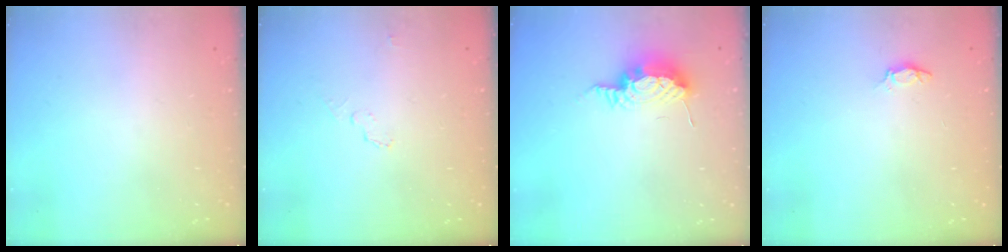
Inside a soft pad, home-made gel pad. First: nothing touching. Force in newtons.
{"total": 4.2, "press": 3.6, "slide": 2.1}
{"total": 9.1, "press": 8.9, "slide": 2.1}
{"total": 3.1, "press": 3.1, "slide": 0.4}